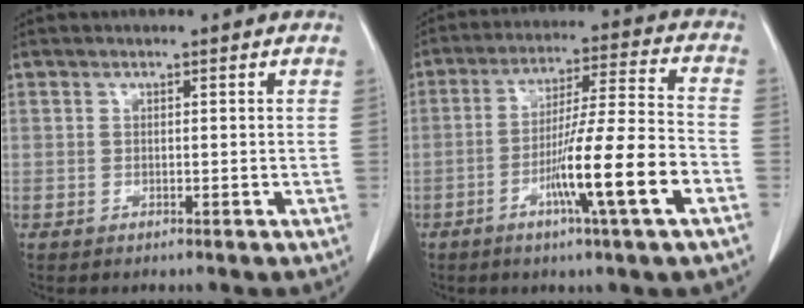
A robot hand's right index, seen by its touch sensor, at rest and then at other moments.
{"total": 13.6, "force": [-5.3, -0.7, 12.5], "torque": [-0.216, -0.007, -0.092]}